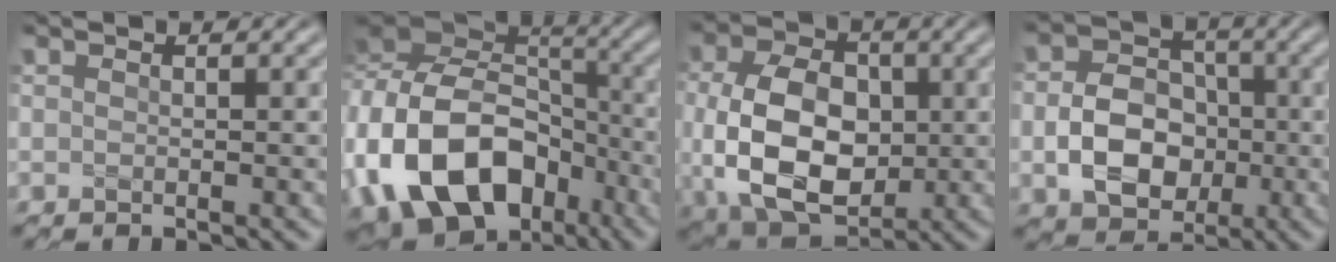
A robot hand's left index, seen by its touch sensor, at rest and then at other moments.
{"total": 15.5, "force": [-5.6, 11.0, 9.4], "torque": [-0.199, -0.016, -0.097]}
{"total": 10.5, "force": [-0.3, 7.2, 7.6], "torque": [-0.160, -0.011, -0.002]}
{"total": 6.4, "force": [-1.4, 4.8, 3.9], "torque": [-0.066, 0.001, -0.023]}